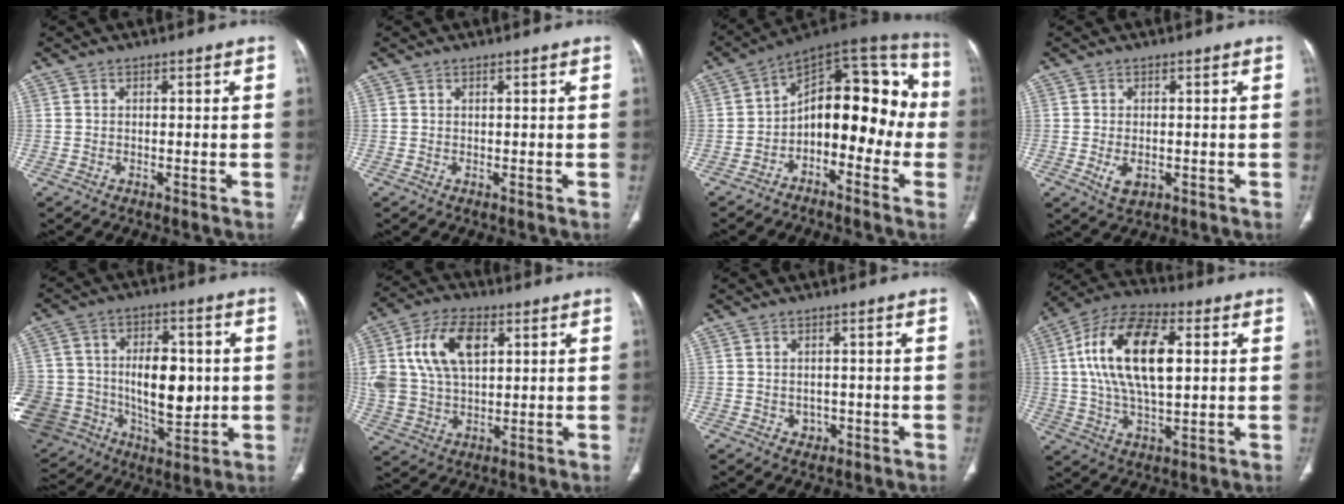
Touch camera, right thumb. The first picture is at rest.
{"total": 0.0}
{"total": 17.8, "force": [-3.1, 10.4, 14.1], "torque": [-0.146, 0.082, -0.056]}
{"total": 4.1, "force": [-1.0, 2.5, 3.0], "torque": [-0.050, -0.001, -0.008]}
{"total": 27.6, "force": [-2.0, 20.0, 18.8], "torque": [-0.363, 0.027, -0.005]}
{"total": 15.9, "force": [4.7, 9.8, 11.5], "torque": [-0.215, 0.002, 0.094]}
{"total": 2.3, "force": [-0.5, 2.0, 1.1], "torque": [-0.005, 0.003, -0.001]}
{"total": 19.4, "force": [3.5, 9.4, 16.6], "torque": [-0.306, 0.013, 0.058]}